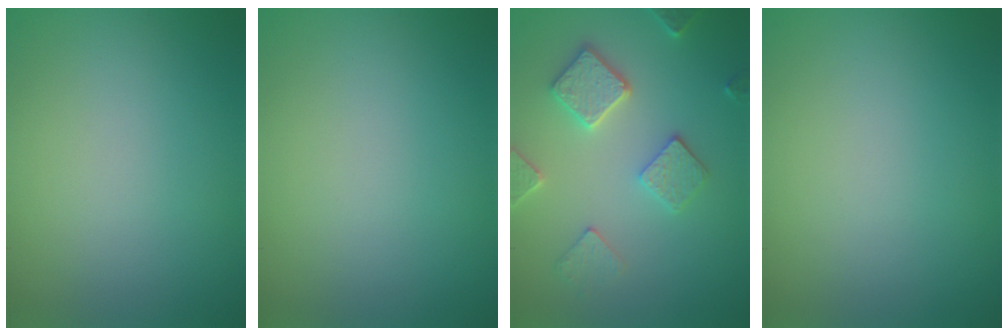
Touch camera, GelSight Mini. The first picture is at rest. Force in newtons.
{"total": 0.0}
{"total": 3.7, "press": 3.6, "slide": 0.8}
{"total": 0.0}